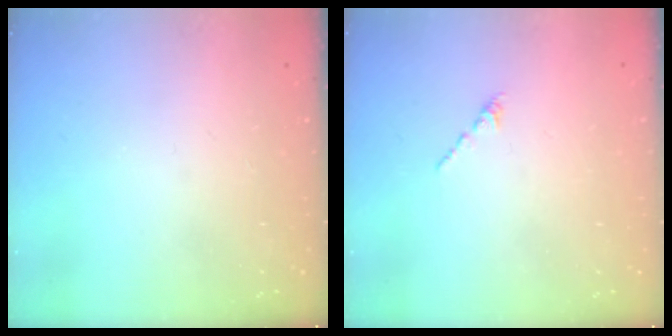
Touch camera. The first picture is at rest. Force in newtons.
{"total": 0.6, "press": 0.5, "slide": 0.3}